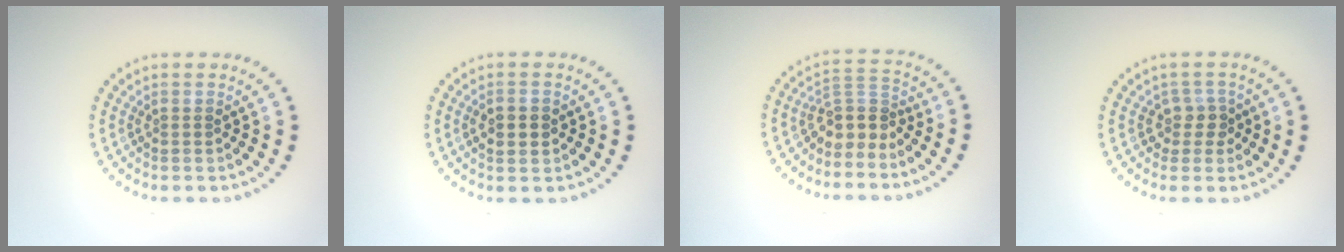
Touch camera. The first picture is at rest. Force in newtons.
{"total": 2.5, "press": 2.5, "slide": 0.1}
{"total": 3.2, "press": 2.3, "slide": 2.2}
{"total": 1.8, "press": 1.5, "slide": 1.1}